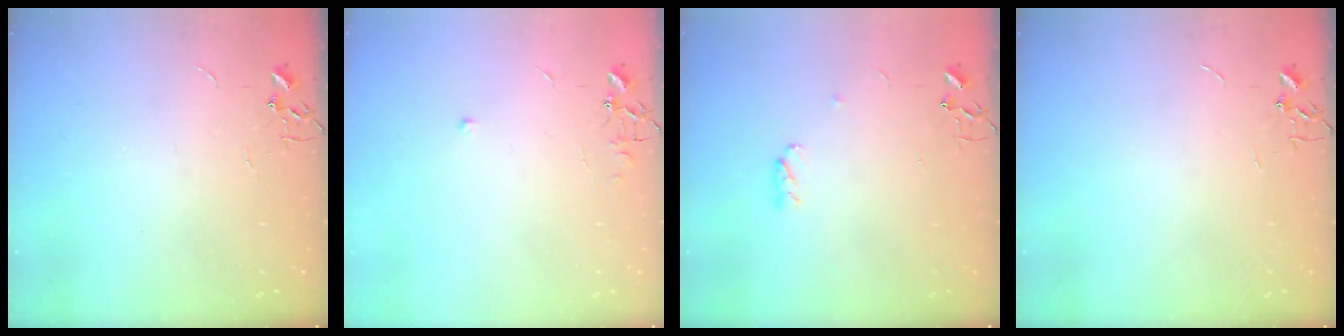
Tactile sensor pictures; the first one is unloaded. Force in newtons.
{"total": 5.2, "press": 5.1, "slide": 0.6}
{"total": 3.8, "press": 3.8, "slide": 0.6}
{"total": 0.0}